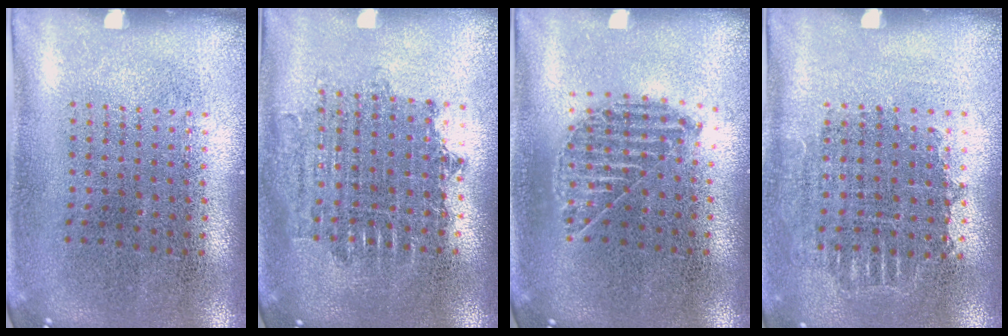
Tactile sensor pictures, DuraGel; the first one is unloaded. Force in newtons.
{"total": 1.7, "press": 1.4, "slide": 1.0}
{"total": 1.0, "press": 0.9, "slide": 0.3}
{"total": 0.9, "press": 0.8, "slide": 0.2}